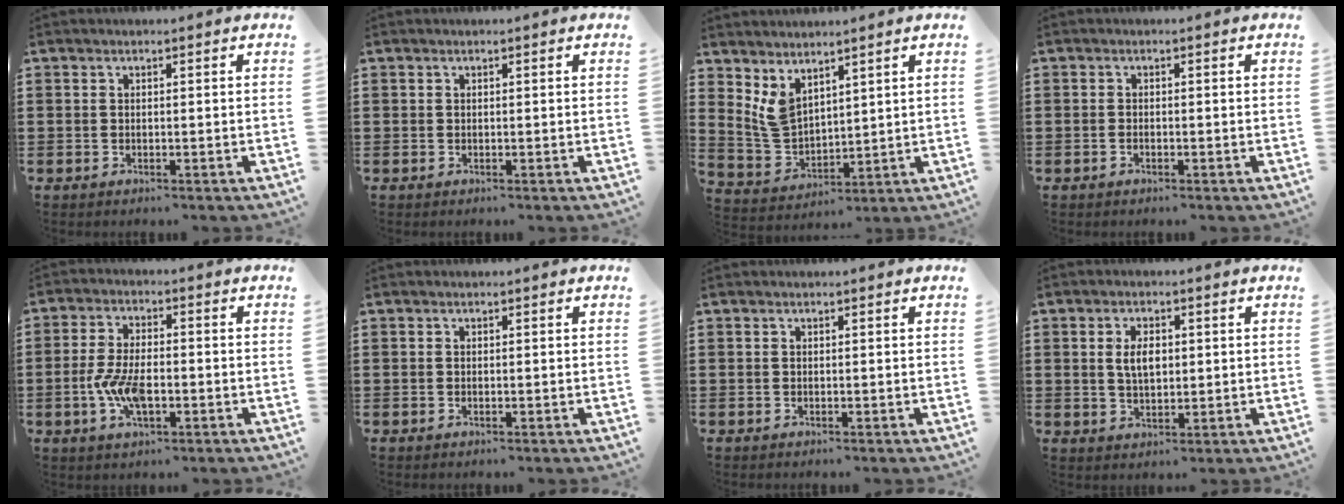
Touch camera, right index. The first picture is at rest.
{"total": 0.0}
{"total": 4.8, "force": [3.4, 2.5, 2.3], "torque": [-0.068, -0.009, 0.064]}
{"total": 0.7, "force": [-0.4, 0.1, 0.5], "torque": [-0.011, -0.006, -0.007]}
{"total": 6.9, "force": [-1.9, 3.0, 5.9], "torque": [-0.134, -0.003, -0.038]}
{"total": 0.0}
{"total": 0.0}
{"total": 3.8, "force": [0.5, 2.0, 3.2], "torque": [-0.059, 0.004, 0.006]}